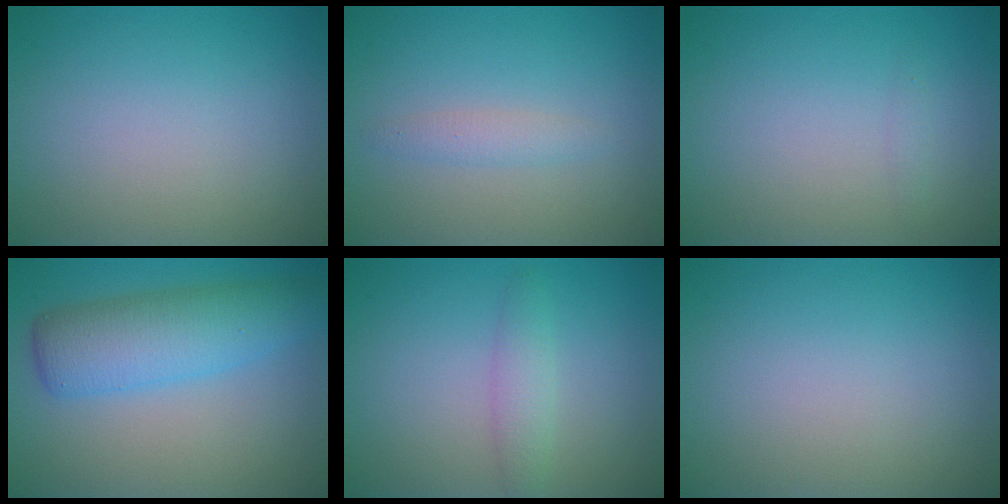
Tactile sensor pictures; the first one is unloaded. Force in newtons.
{"total": 1.4, "press": 1.4, "slide": 0.0}
{"total": 0.6, "press": 0.6, "slide": 0.1}
{"total": 6.1, "press": 6.1, "slide": 0.2}
{"total": 1.8, "press": 1.8, "slide": 0.0}
{"total": 0.0}